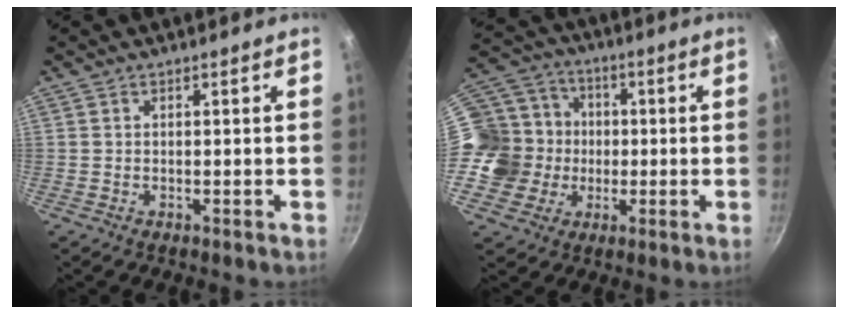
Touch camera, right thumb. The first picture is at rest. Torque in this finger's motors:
{"motor_torque": [0.26, 1.18, 0.25, -0.03, 0.00]}